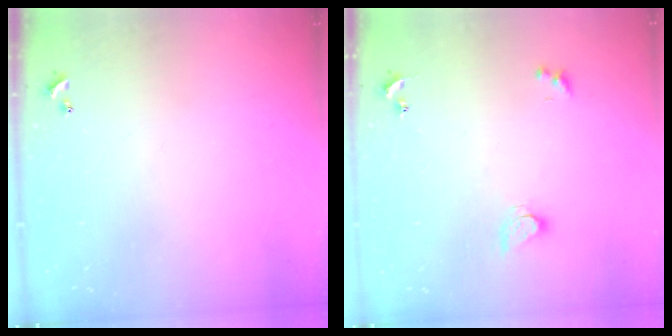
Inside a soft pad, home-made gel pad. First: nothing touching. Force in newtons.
{"total": 2.6, "press": 2.6, "slide": 0.2}